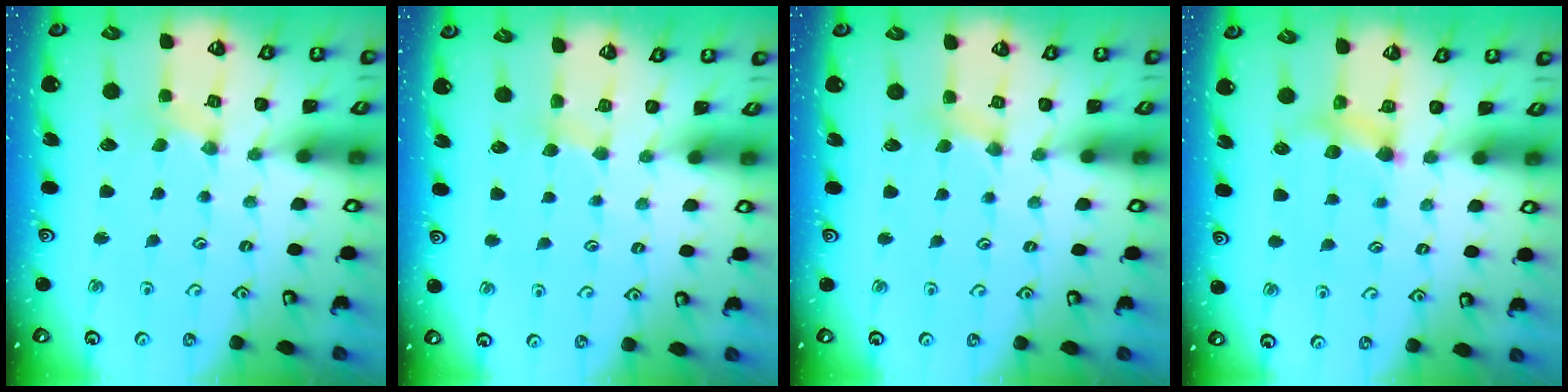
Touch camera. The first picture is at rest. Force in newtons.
{"total": 3.2, "press": 3.2, "slide": 0.5}
{"total": 2.6, "press": 2.6, "slide": 0.4}
{"total": 5.4, "press": 5.4, "slide": 0.4}